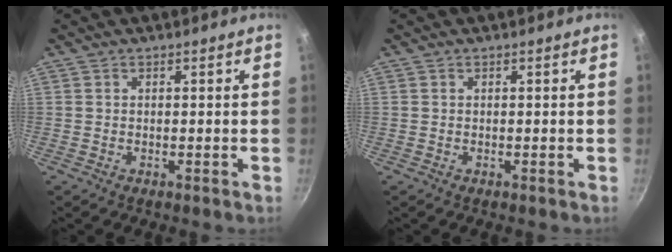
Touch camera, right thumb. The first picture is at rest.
{"total": 0.0}